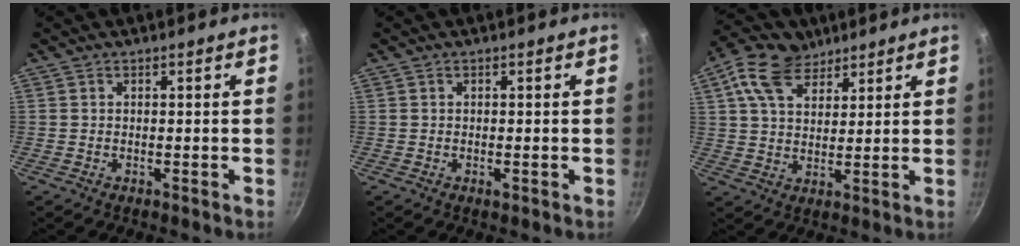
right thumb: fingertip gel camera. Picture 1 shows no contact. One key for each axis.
{"total": 0.6, "fx": -0.3, "fy": 0.3, "fz": 0.5, "tx": -0.007, "ty": 0.000, "tz": -0.004}
{"total": 10.9, "fx": 6.1, "fy": 6.8, "fz": 5.8, "tx": -0.091, "ty": -0.011, "tz": 0.104}